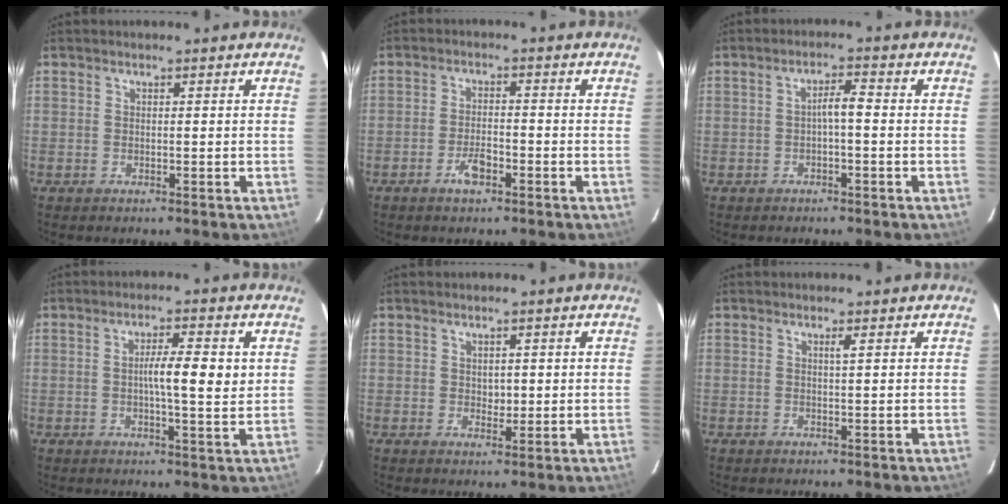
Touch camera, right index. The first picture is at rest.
{"total": 3.5, "force": [-1.9, 1.1, 2.6], "torque": [-0.050, 0.002, -0.036]}
{"total": 2.7, "force": [-0.4, 0.4, 2.7], "torque": [-0.043, 0.008, -0.007]}
{"total": 6.4, "force": [0.5, 1.0, 6.3], "torque": [-0.098, 0.006, 0.007]}
{"total": 2.0, "force": [0.3, 1.4, 1.4], "torque": [-0.018, -0.001, 0.007]}
{"total": 0.8, "force": [0.3, -0.2, 0.7], "torque": [-0.016, -0.001, 0.008]}